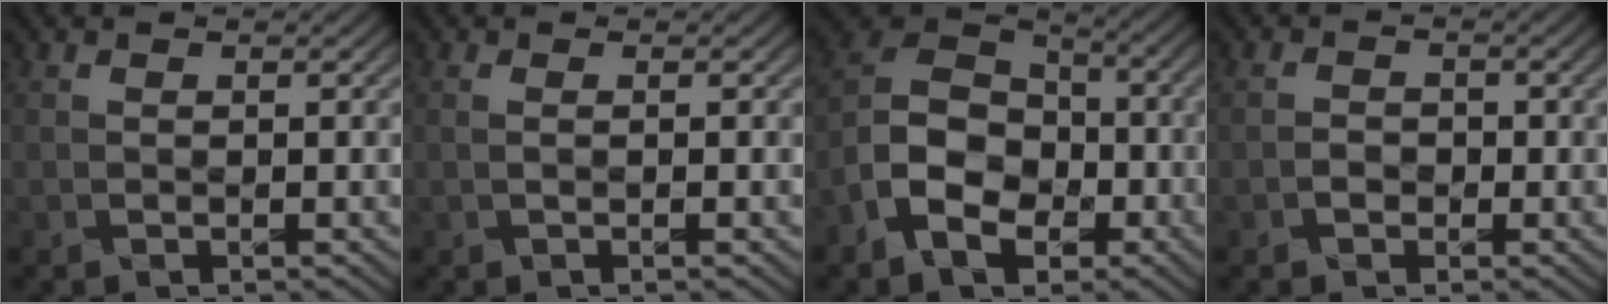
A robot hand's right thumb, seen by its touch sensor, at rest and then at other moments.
{"total": 1.2, "force": [-0.2, 0.2, 1.1], "torque": [-0.014, -0.002, -0.005]}
{"total": 10.6, "force": [-5.2, 7.2, 5.8], "torque": [-0.123, -0.013, -0.115]}
{"total": 1.3, "force": [-0.8, 1.0, 0.1], "torque": [0.003, -0.003, -0.013]}